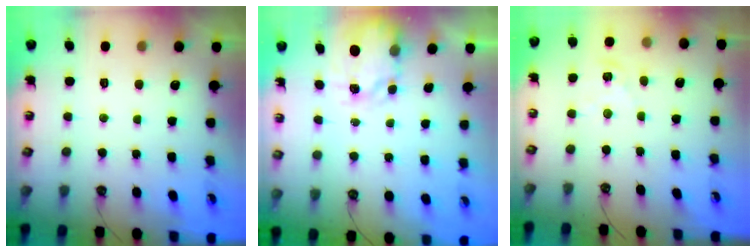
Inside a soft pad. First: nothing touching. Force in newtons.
{"total": 4.0, "press": 4.0, "slide": 0.0}
{"total": 1.6, "press": 1.6, "slide": 0.2}